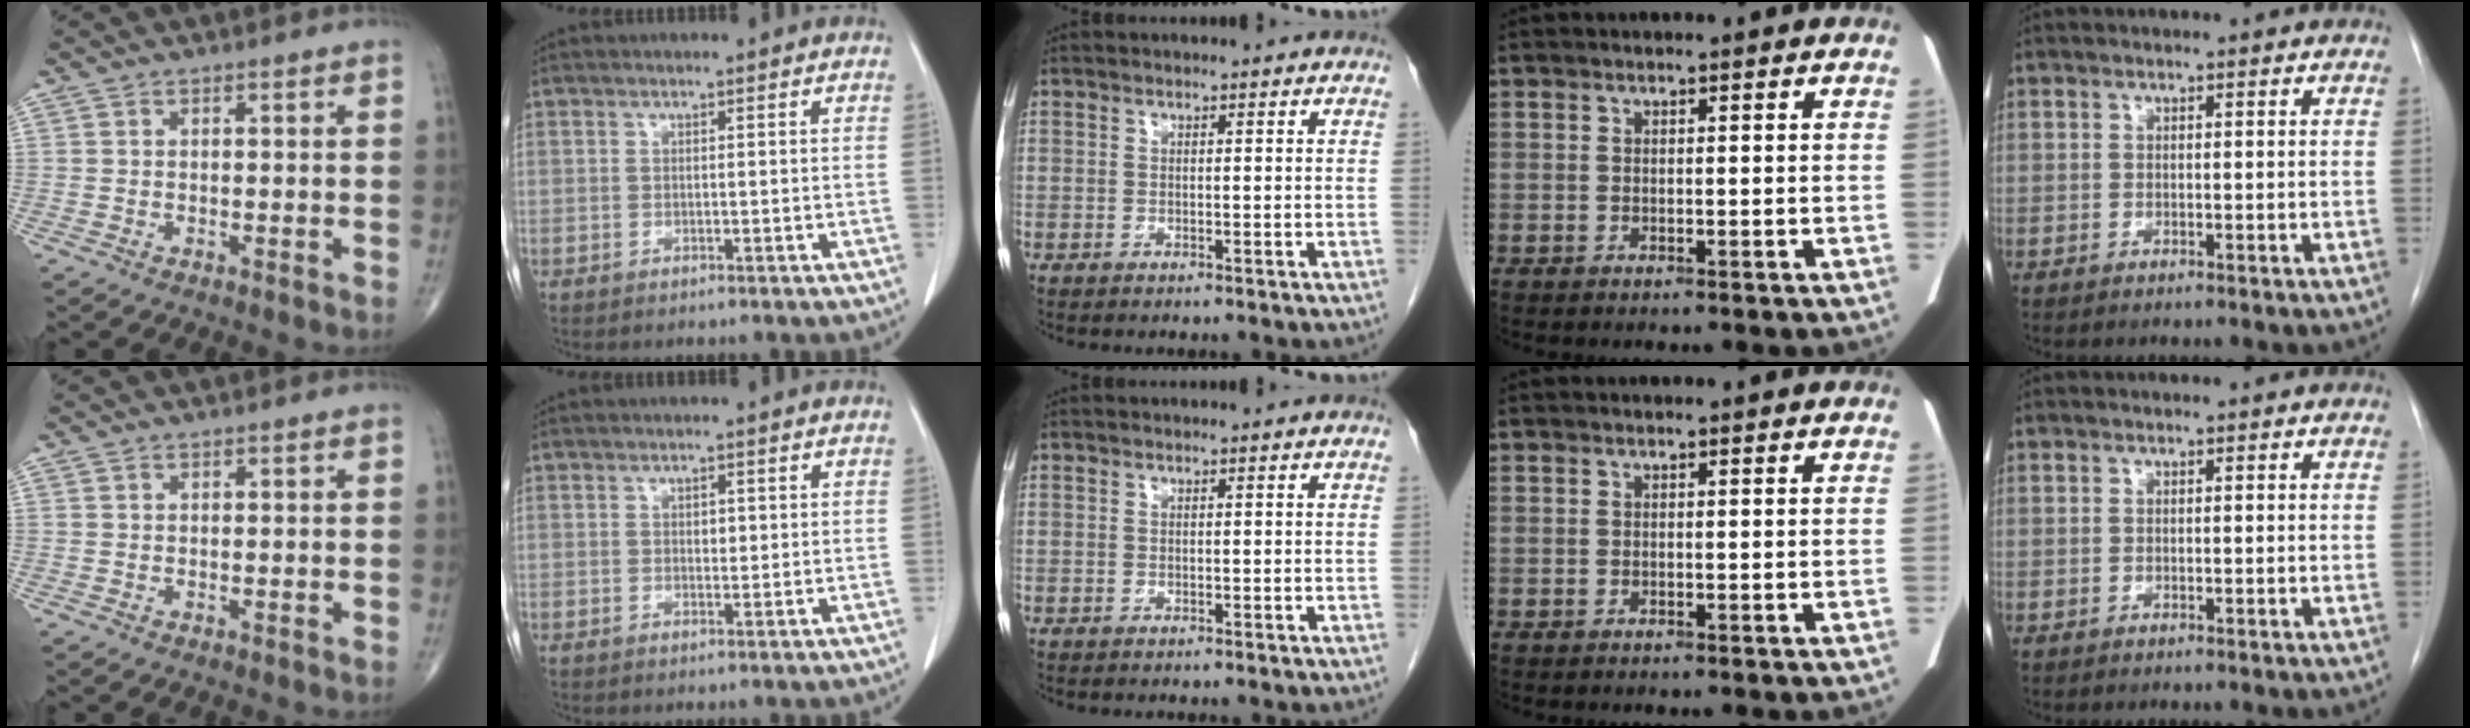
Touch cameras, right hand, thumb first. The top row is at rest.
{"index": {"total": 1.2, "force": [0.3, 0.8, 0.9], "torque": [-0.012, -0.001, 0.005]}}